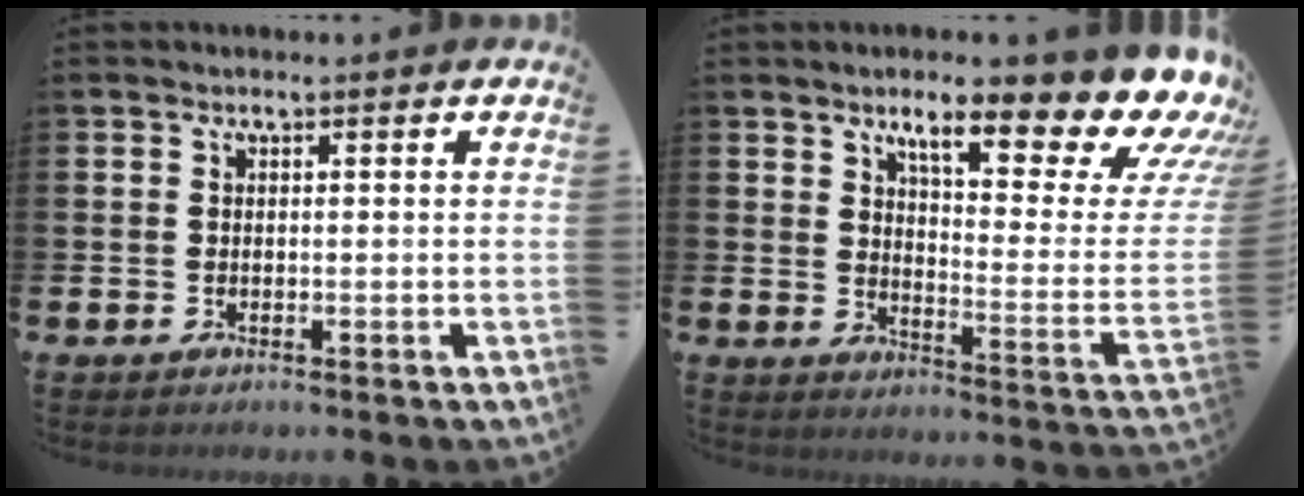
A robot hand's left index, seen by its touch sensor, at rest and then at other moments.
{"total": 11.8, "force": [8.8, 3.0, 7.2], "torque": [-0.107, -0.077, 0.135]}